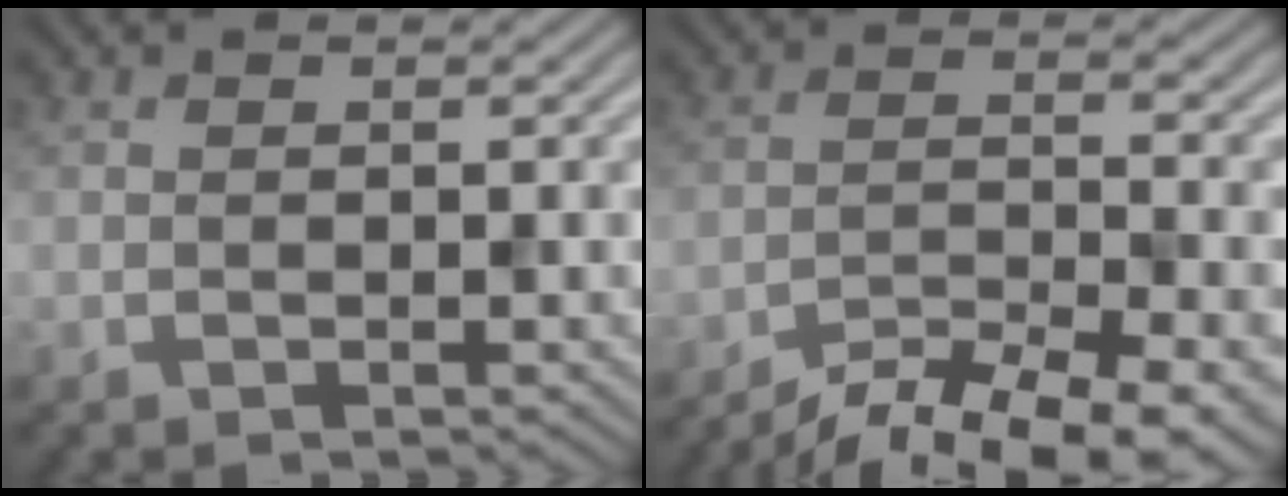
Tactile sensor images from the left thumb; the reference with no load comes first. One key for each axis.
{"total": 10.9, "fx": -9.5, "fy": 2.0, "fz": 5.1, "tx": -0.088, "ty": -0.014, "tz": -0.138}